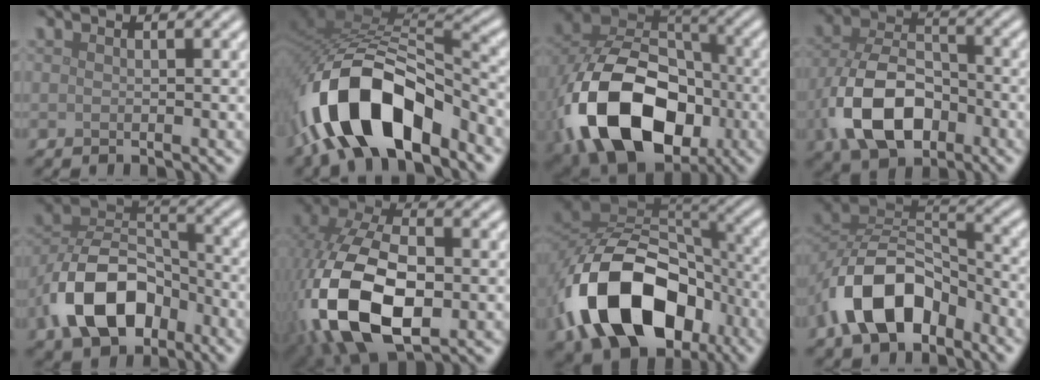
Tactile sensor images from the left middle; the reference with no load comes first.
{"total": 13.5, "force": [-7.0, 6.5, 9.5], "torque": [-0.170, -0.008, -0.128]}
{"total": 16.1, "force": [-5.1, 11.2, 10.3], "torque": [-0.210, -0.035, -0.084]}
{"total": 9.3, "force": [-3.3, 5.8, 6.4], "torque": [-0.142, -0.005, -0.066]}
{"total": 9.7, "force": [-4.5, 6.0, 6.1], "torque": [-0.118, 0.007, -0.091]}
{"total": 14.2, "force": [-3.7, 8.5, 10.8], "torque": [-0.250, -0.029, -0.060]}
{"total": 14.7, "force": [-6.2, 9.5, 9.4], "torque": [-0.177, -0.010, -0.108]}
{"total": 9.2, "force": [-5.0, 5.1, 5.7], "torque": [-0.103, 0.012, -0.100]}